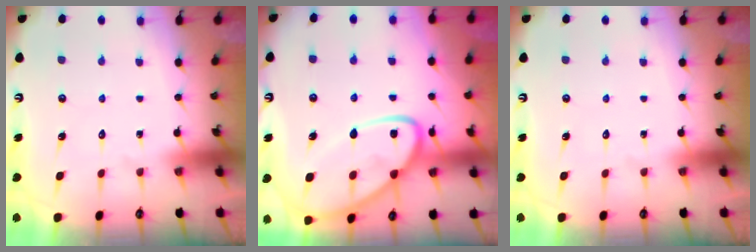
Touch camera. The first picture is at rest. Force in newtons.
{"total": 15.6, "press": 15.6, "slide": 1.3}
{"total": 0.0}